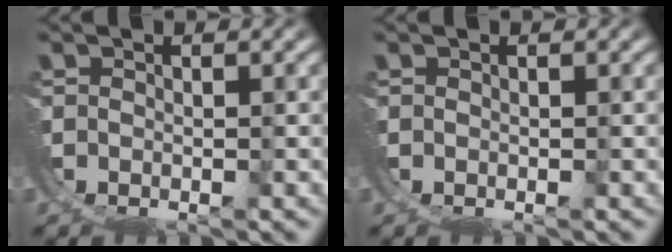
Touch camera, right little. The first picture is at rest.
{"total": 0.0}